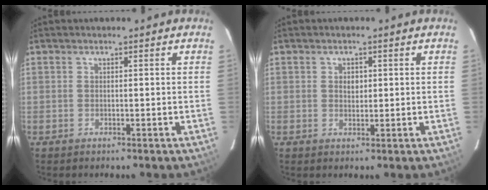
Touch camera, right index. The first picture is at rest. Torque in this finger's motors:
{"motor_torque": [-0.06, 0.14, 0.00, 0.01]}